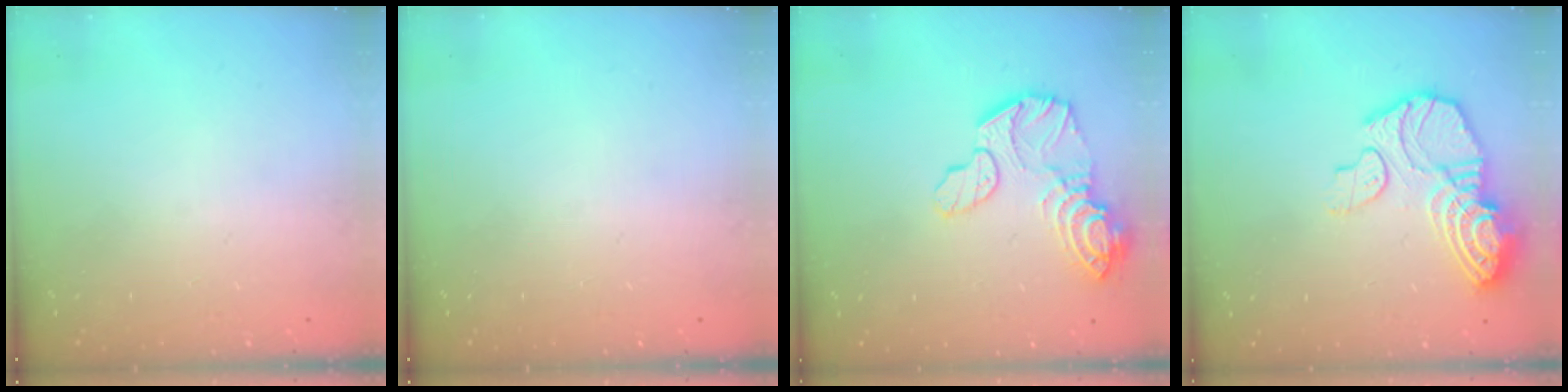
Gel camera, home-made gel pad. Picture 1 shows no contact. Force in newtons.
{"total": 0.0}
{"total": 14.9, "press": 14.8, "slide": 1.6}
{"total": 15.8, "press": 15.8, "slide": 1.5}